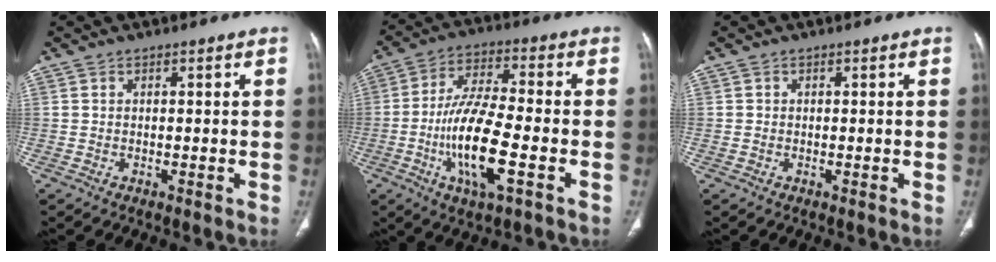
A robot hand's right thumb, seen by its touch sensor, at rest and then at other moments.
{"total": 14.5, "force": [-4.1, 4.0, 13.3], "torque": [-0.263, 0.011, -0.076]}
{"total": 0.5, "force": [0.0, 0.5, 0.1], "torque": [0.002, 0.003, 0.000]}